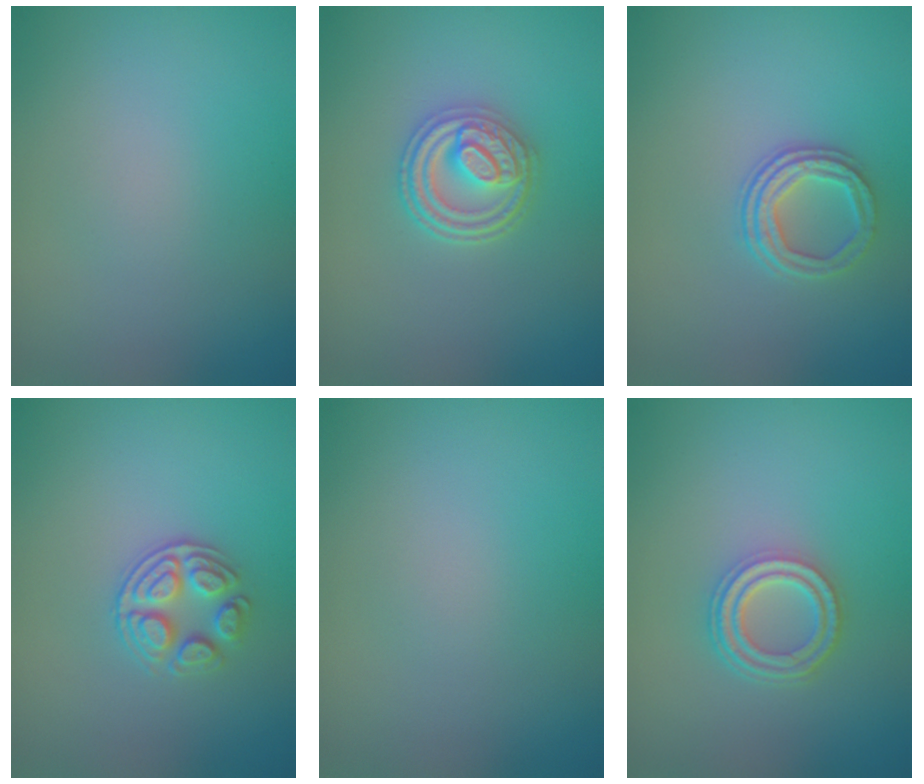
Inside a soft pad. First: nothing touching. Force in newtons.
{"total": 3.9, "press": 3.3, "slide": 2.0}
{"total": 2.8, "press": 2.3, "slide": 1.5}
{"total": 2.9, "press": 2.6, "slide": 1.3}
{"total": 0.0}
{"total": 3.6, "press": 2.7, "slide": 2.4}